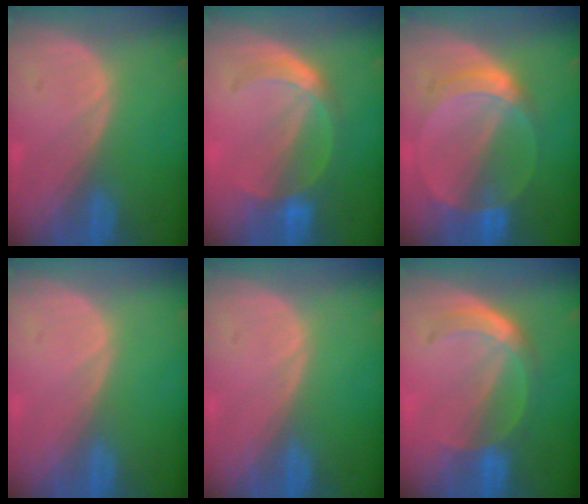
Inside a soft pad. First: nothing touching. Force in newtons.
{"total": 5.4, "press": 5.2, "slide": 1.3}
{"total": 6.2, "press": 5.7, "slide": 2.5}
{"total": 0.0}
{"total": 0.0}
{"total": 6.0, "press": 5.2, "slide": 3.1}